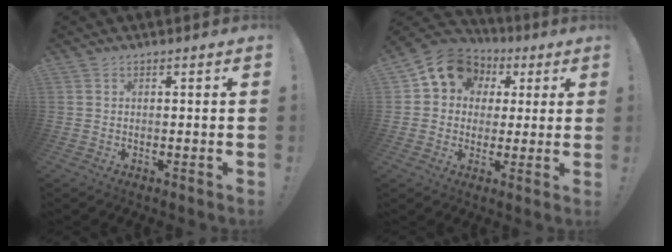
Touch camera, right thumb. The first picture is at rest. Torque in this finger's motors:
{"motor_torque": [0.65, 0.75, 0.60, -0.44, 0.05]}